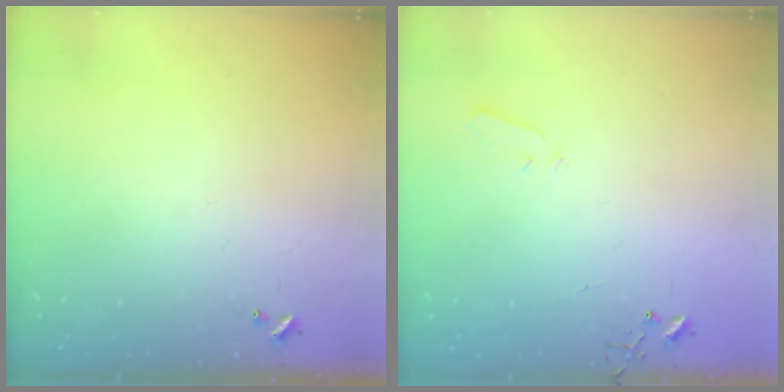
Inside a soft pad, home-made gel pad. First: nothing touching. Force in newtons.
{"total": 3.4, "press": 3.3, "slide": 0.5}